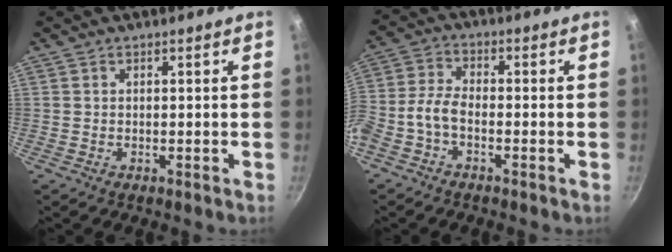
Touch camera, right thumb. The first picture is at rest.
{"total": 5.4, "force": [-2.8, 2.6, 3.9], "torque": [-0.094, 0.032, -0.069]}